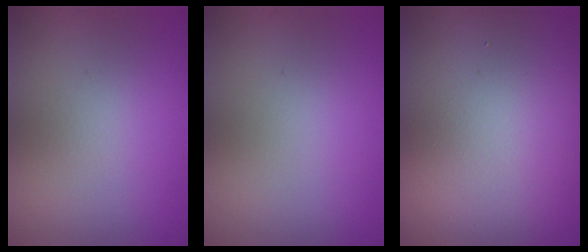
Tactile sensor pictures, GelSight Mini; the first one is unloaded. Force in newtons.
{"total": 0.0}
{"total": 18.3, "press": 18.2, "slide": 1.6}